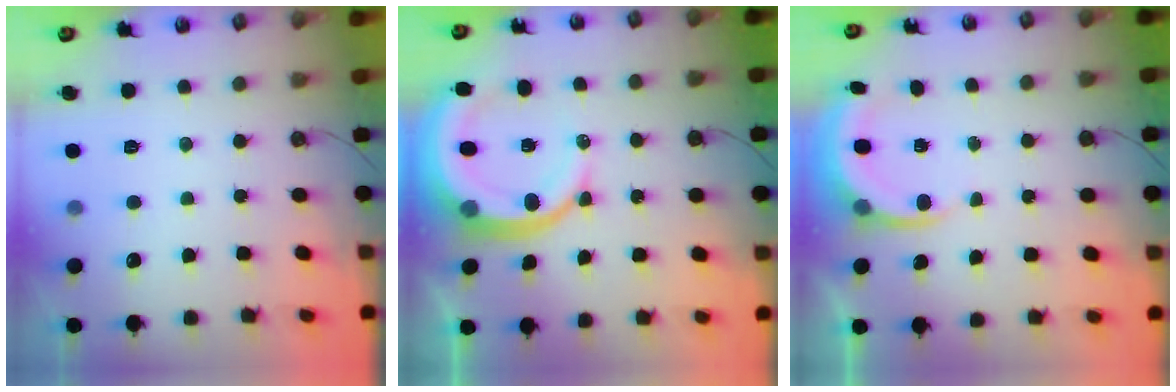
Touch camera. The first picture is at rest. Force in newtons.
{"total": 13.4, "press": 13.3, "slide": 1.5}
{"total": 7.1, "press": 7.1, "slide": 0.5}